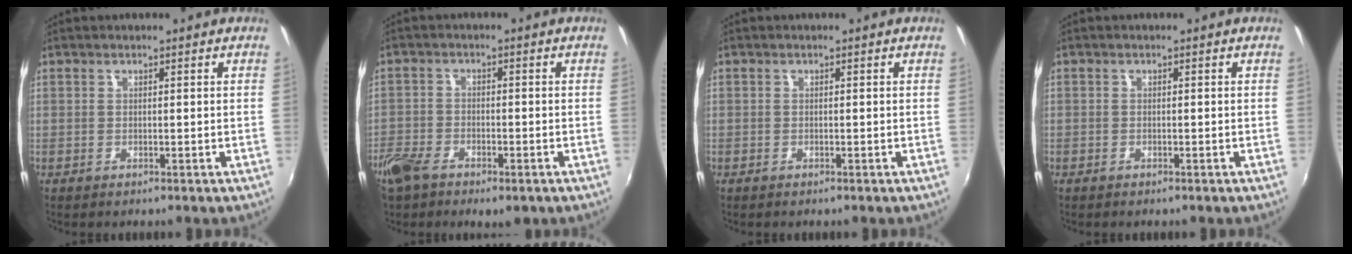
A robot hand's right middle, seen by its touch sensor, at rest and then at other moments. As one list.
[{"total": 8.9, "force": [-5.7, 4.8, 4.9], "torque": [-0.125, -0.019, -0.105]}, {"total": 0.6, "force": [-0.4, 0.4, 0.0], "torque": [-0.001, 0.000, -0.008]}, {"total": 0.9, "force": [-0.6, 0.7, -0.1], "torque": [-0.004, 0.002, -0.010]}]